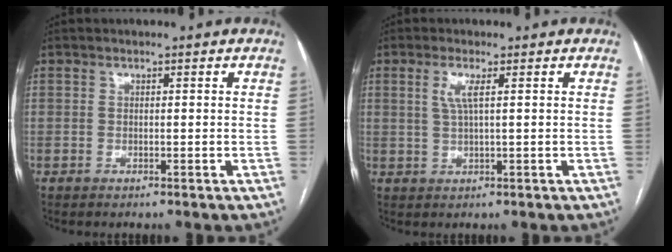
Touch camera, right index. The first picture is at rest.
{"total": 2.8, "force": [0.9, 0.1, 2.7], "torque": [-0.064, 0.000, 0.020]}